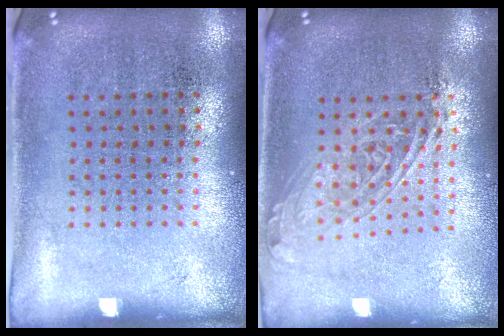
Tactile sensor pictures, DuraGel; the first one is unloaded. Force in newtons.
{"total": 1.6, "press": 1.3, "slide": 0.9}